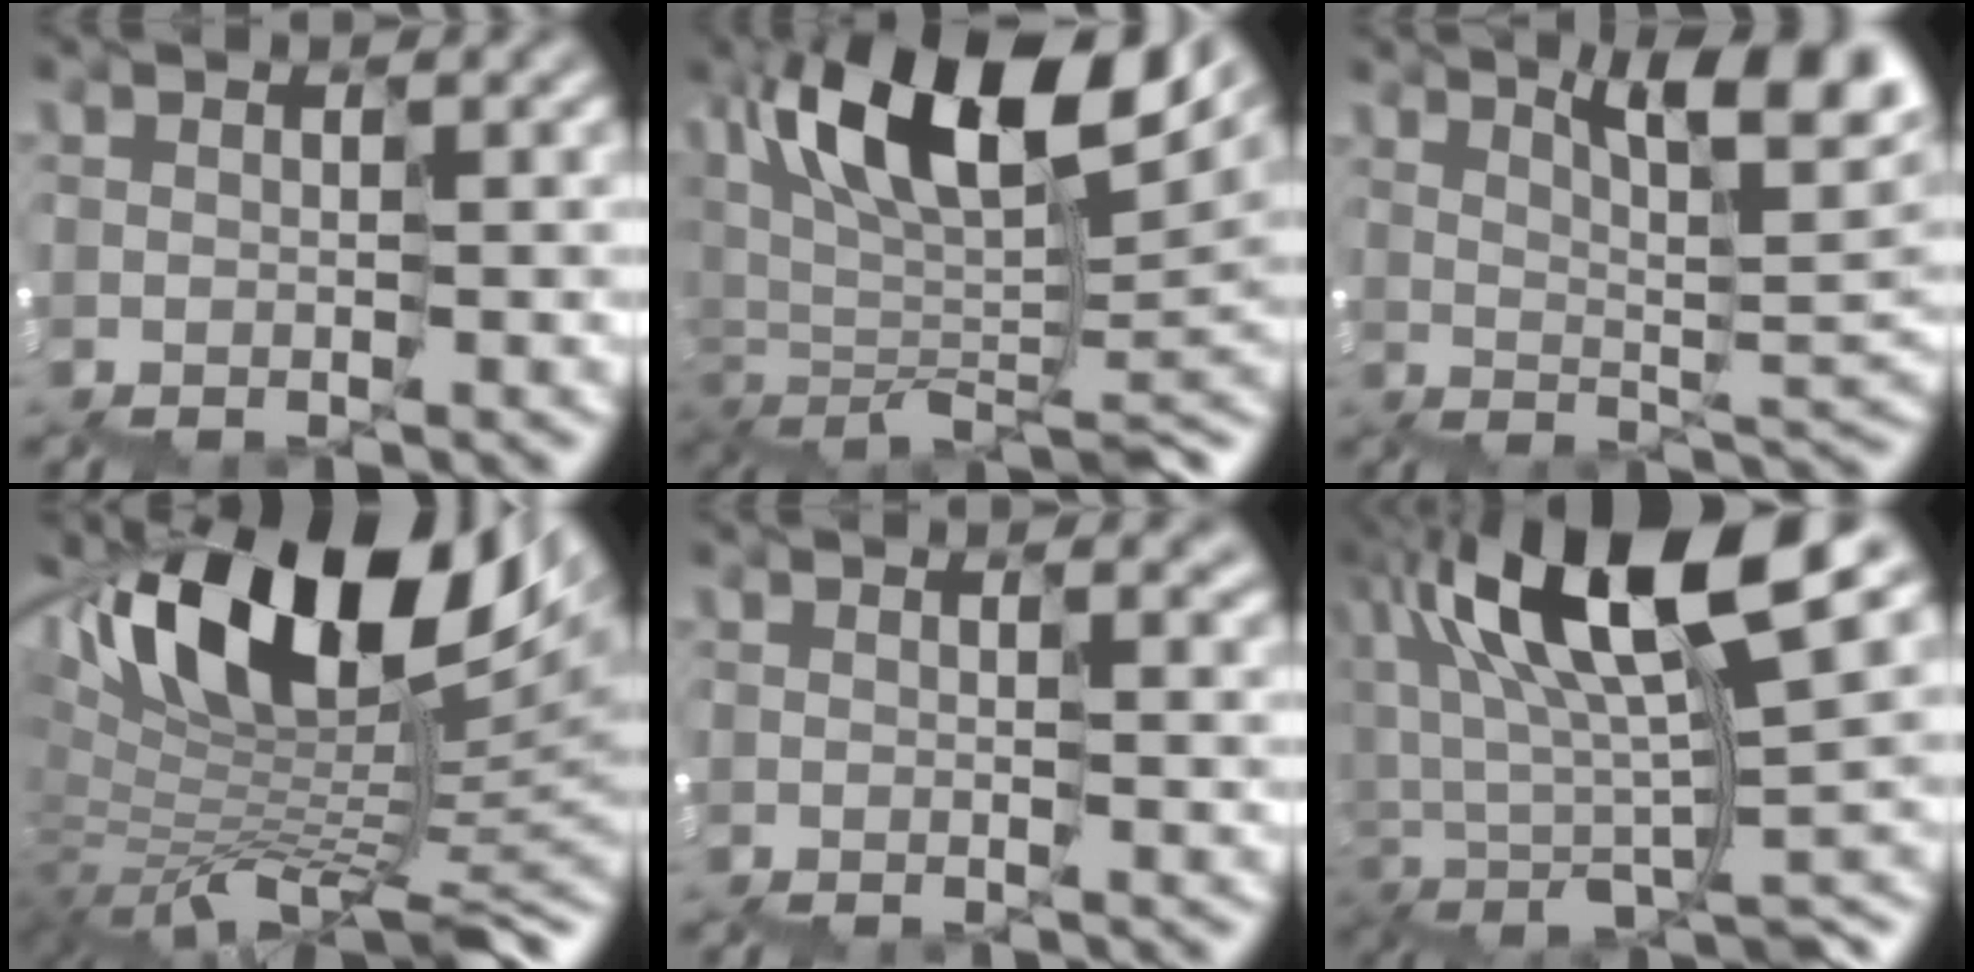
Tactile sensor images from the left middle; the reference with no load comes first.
{"total": 11.1, "force": [5.7, 3.7, 8.8], "torque": [-0.150, 0.014, 0.111]}
{"total": 7.4, "force": [4.5, 1.1, 5.7], "torque": [-0.072, 0.013, 0.078]}
{"total": 12.9, "force": [4.0, 4.9, 11.3], "torque": [-0.185, 0.021, 0.080]}
{"total": 2.4, "force": [1.2, 1.3, 1.6], "torque": [-0.022, -0.007, 0.026]}
{"total": 11.4, "force": [3.9, 1.9, 10.6], "torque": [-0.167, 0.005, 0.084]}